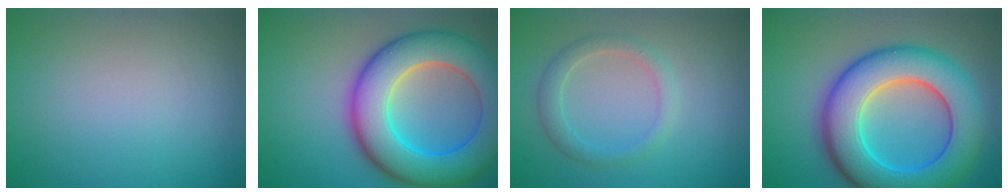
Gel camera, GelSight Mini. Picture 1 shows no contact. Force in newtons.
{"total": 11.3, "press": 11.3, "slide": 0.3}
{"total": 2.2, "press": 2.2, "slide": 0.0}
{"total": 11.2, "press": 11.2, "slide": 0.1}